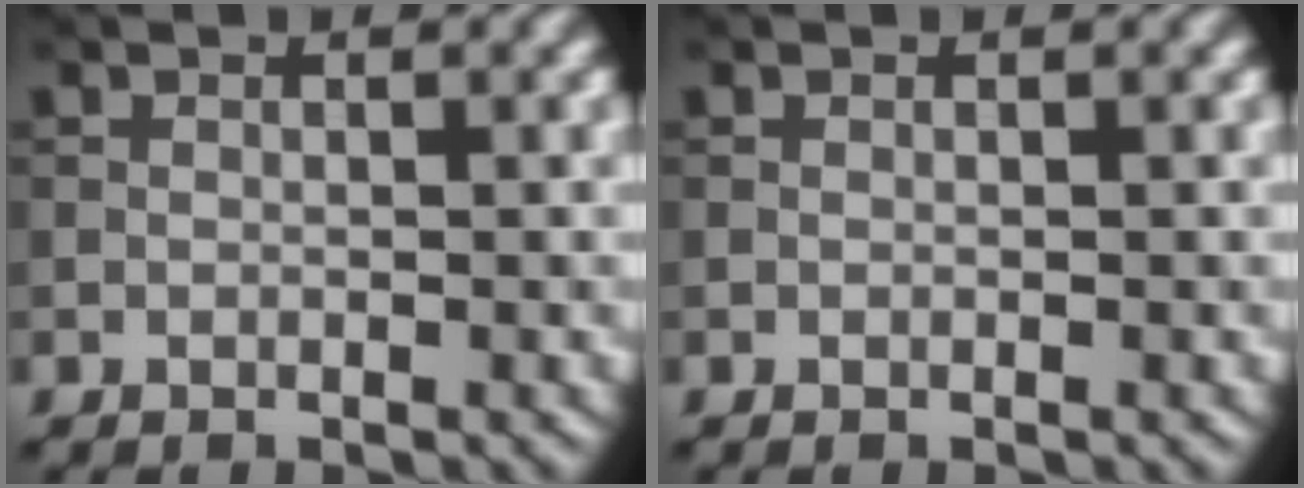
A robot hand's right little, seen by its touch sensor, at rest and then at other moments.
{"total": 0.0}